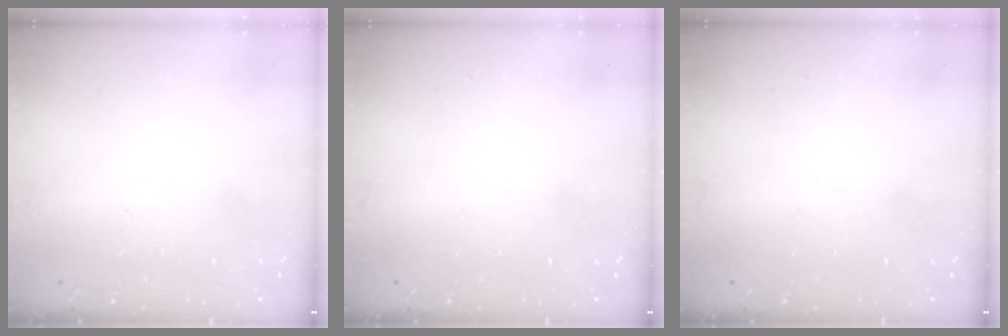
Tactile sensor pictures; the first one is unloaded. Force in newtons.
{"total": 0.0}
{"total": 0.0}